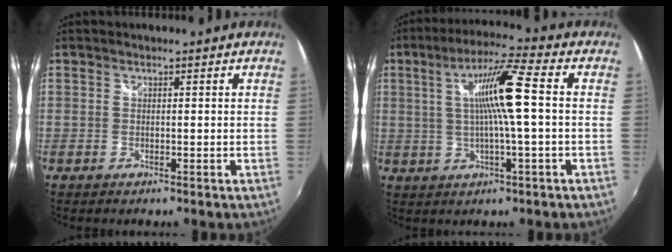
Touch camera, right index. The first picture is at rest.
{"total": 11.0, "force": [1.1, 0.1, 10.9], "torque": [-0.195, 0.011, 0.020]}